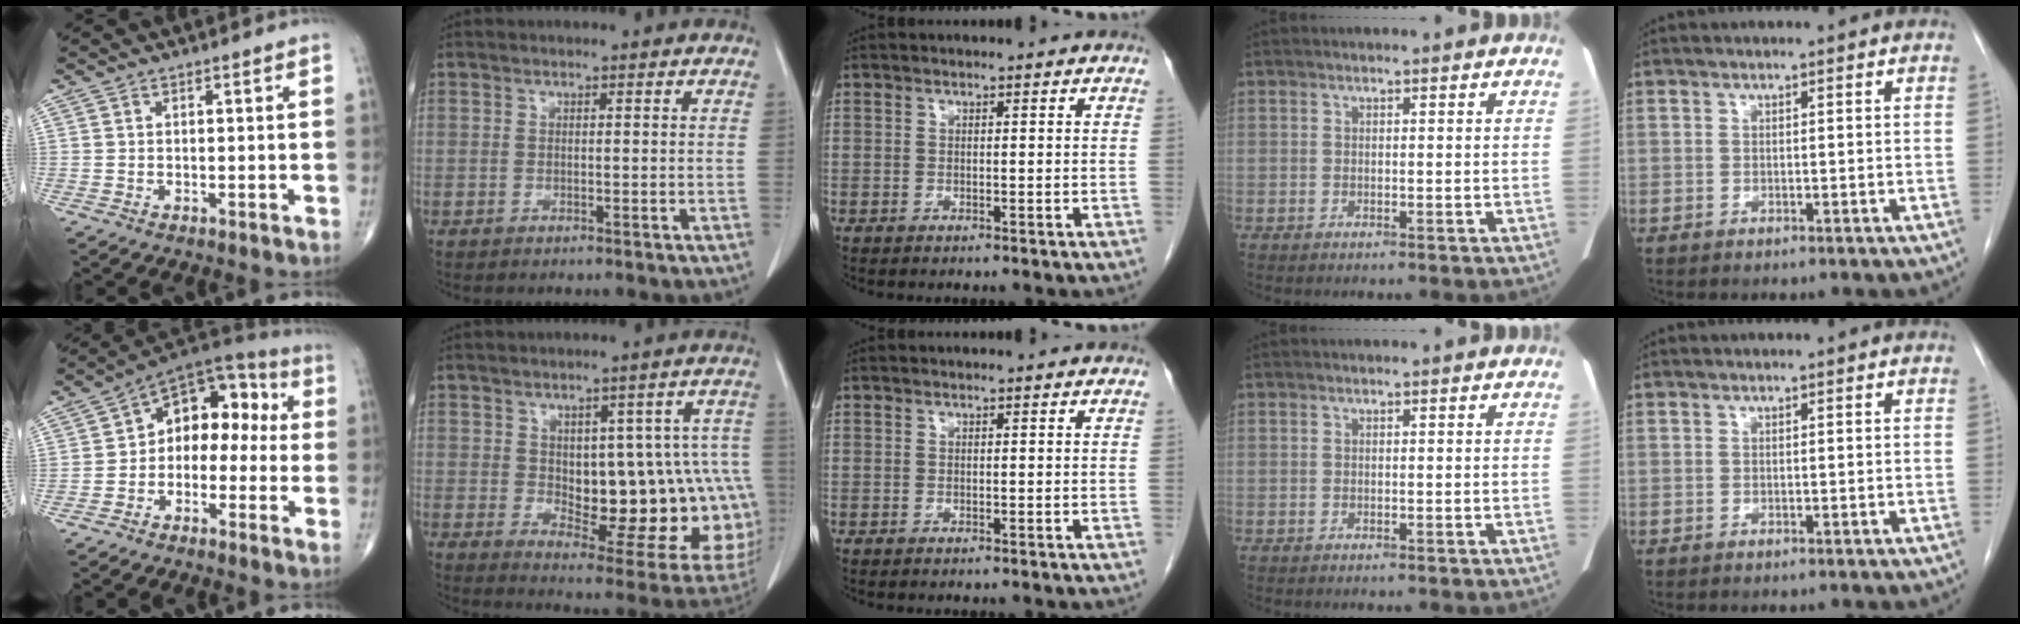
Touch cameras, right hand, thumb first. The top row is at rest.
{"thumb": {"total": 12.5, "force": [-0.8, 8.7, 9.0], "torque": [-0.082, 0.053, -0.034]}, "index": {"total": 19.4, "force": [-0.9, 8.8, 17.2], "torque": [-0.158, 0.024, 0.021]}}